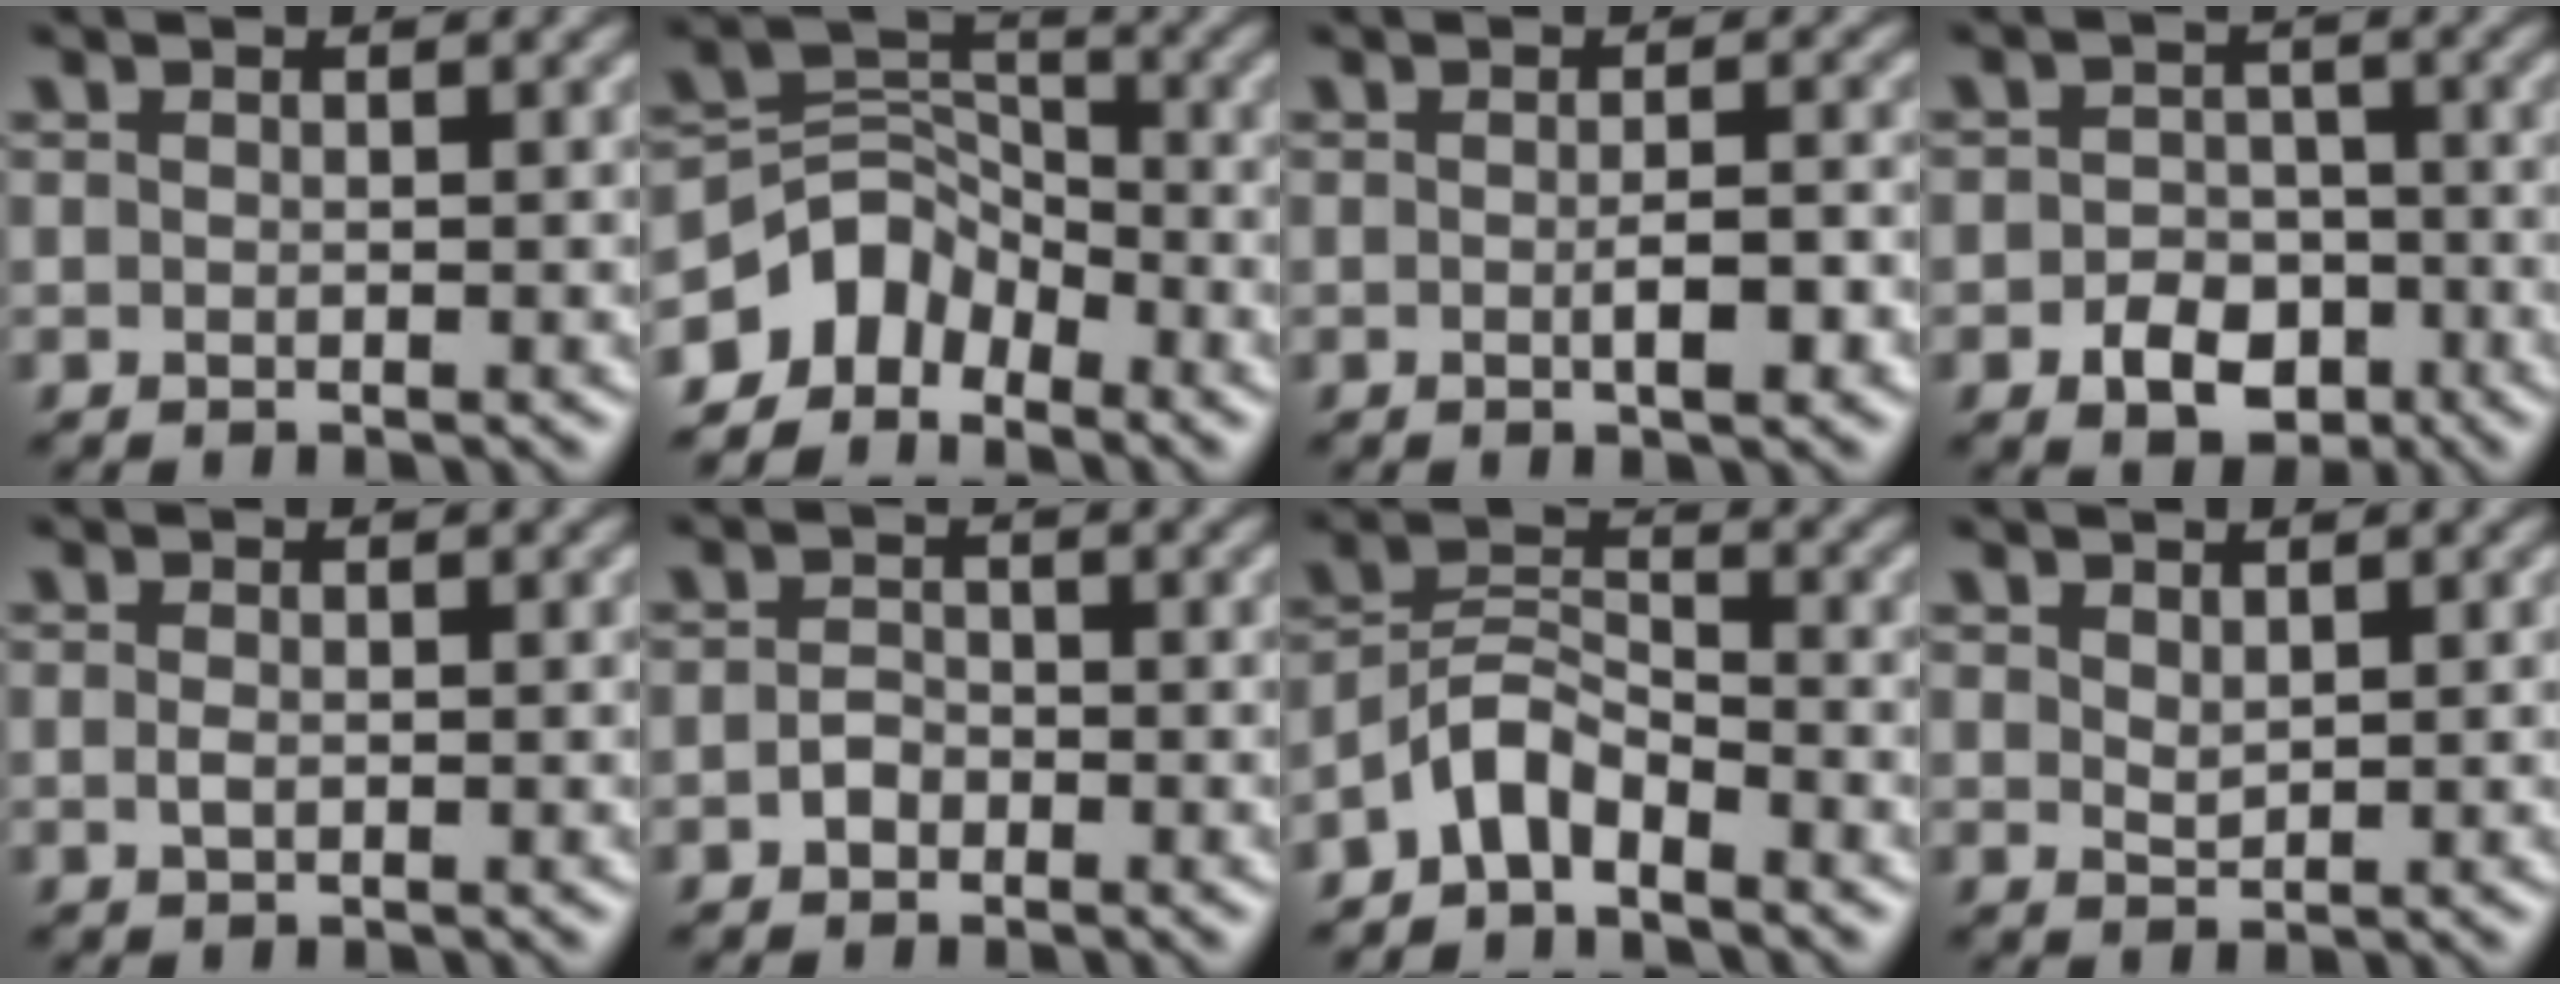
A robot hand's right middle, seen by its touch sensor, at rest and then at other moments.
{"total": 4.9, "force": [-3.7, 3.0, 1.3], "torque": [-0.012, 0.007, -0.077]}
{"total": 2.5, "force": [-0.6, 0.6, 2.4], "torque": [-0.040, 0.001, -0.008]}
{"total": 4.1, "force": [-1.8, 2.9, 2.2], "torque": [-0.033, 0.000, -0.033]}
{"total": 0.7, "force": [-0.1, 0.4, 0.5], "torque": [-0.015, 0.000, -0.002]}
{"total": 1.3, "force": [-0.6, 1.0, 0.6], "torque": [-0.013, 0.004, -0.014]}
{"total": 3.7, "force": [-2.7, 1.5, 1.9], "torque": [-0.036, 0.014, -0.064]}
{"total": 1.1, "force": [0.7, 0.5, 0.6], "torque": [-0.014, -0.001, 0.019]}